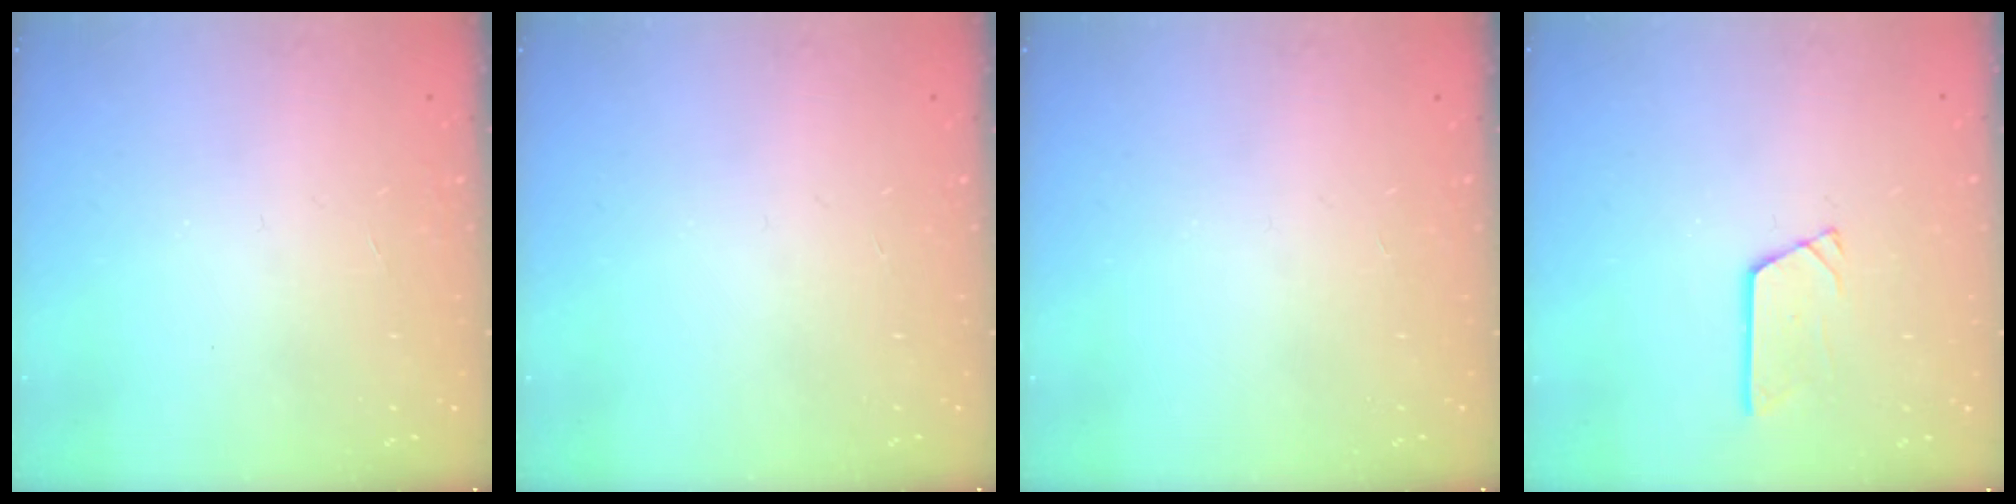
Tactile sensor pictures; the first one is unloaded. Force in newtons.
{"total": 0.0}
{"total": 0.0}
{"total": 3.5, "press": 3.5, "slide": 0.4}